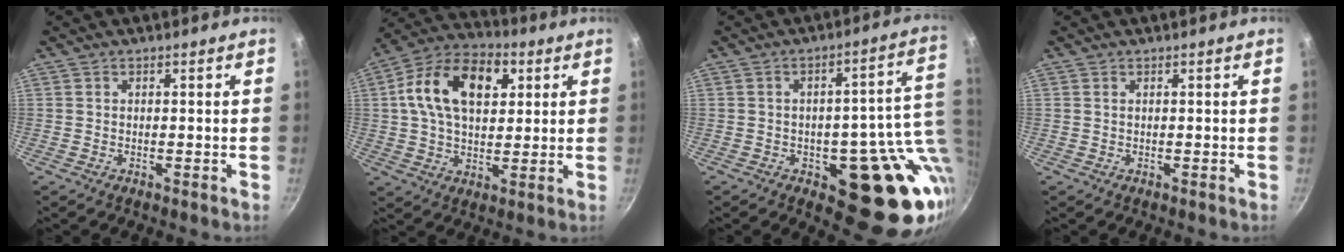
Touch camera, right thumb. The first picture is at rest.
{"total": 16.6, "force": [4.8, 10.0, 12.4], "torque": [-0.195, 0.010, 0.068]}
{"total": 18.4, "force": [-2.2, 9.2, 15.9], "torque": [-0.128, 0.005, -0.021]}
{"total": 0.0}